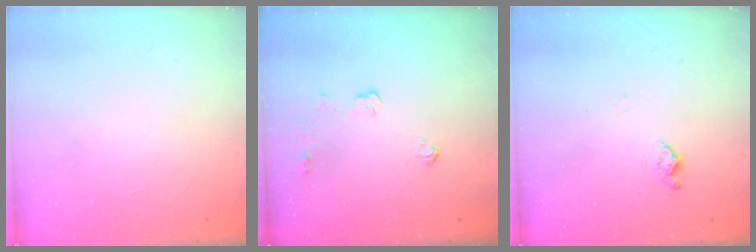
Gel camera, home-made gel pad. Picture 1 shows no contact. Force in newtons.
{"total": 4.2, "press": 4.2, "slide": 0.6}
{"total": 6.3, "press": 6.3, "slide": 0.7}